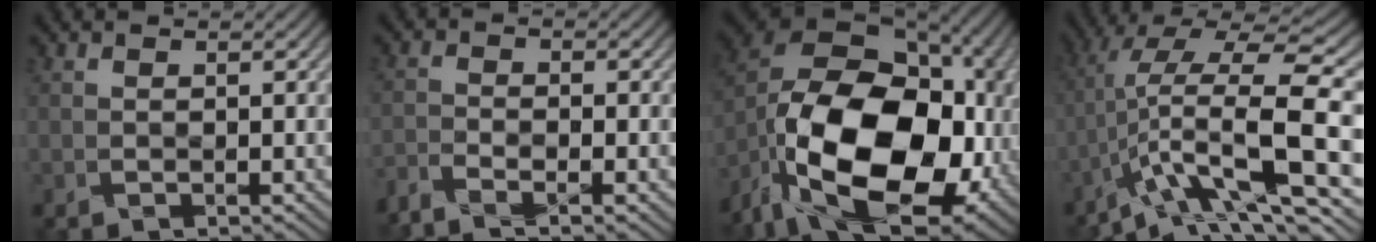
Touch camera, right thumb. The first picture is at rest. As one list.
[{"total": 4.0, "force": [-3.2, 0.8, 2.1], "torque": [-0.046, -0.009, -0.069]}, {"total": 22.4, "force": [-6.6, 14.0, 16.1], "torque": [-0.346, -0.037, -0.094]}, {"total": 12.7, "force": [-3.5, 3.5, 11.7], "torque": [-0.217, 0.011, -0.056]}]